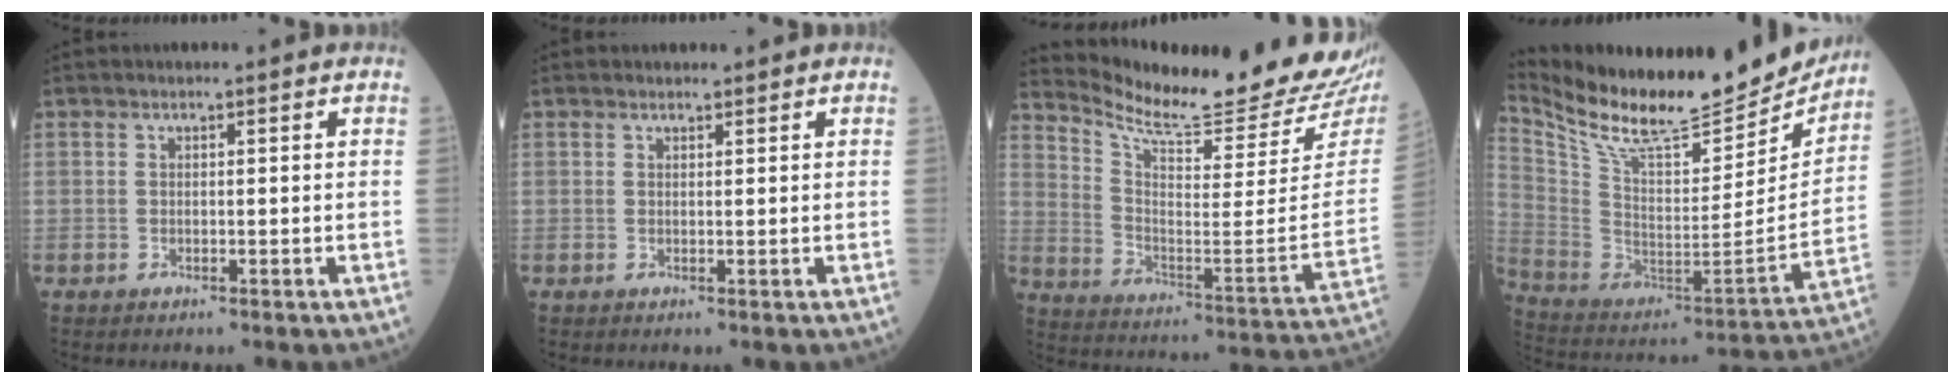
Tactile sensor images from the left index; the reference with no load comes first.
{"total": 0.8, "force": [0.8, 0.2, 0.0], "torque": [-0.007, 0.001, 0.014]}
{"total": 22.8, "force": [21.3, 1.2, 8.2], "torque": [-0.146, -0.105, 0.295]}
{"total": 25.0, "force": [22.2, 5.3, 10.2], "torque": [-0.192, -0.053, 0.343]}